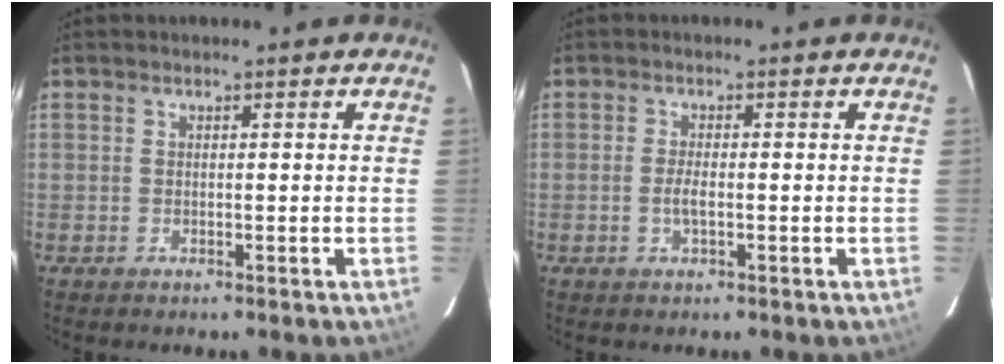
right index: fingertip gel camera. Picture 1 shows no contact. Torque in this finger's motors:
{"motor_torque": [0.35, -0.12, 0.22, 0.06]}